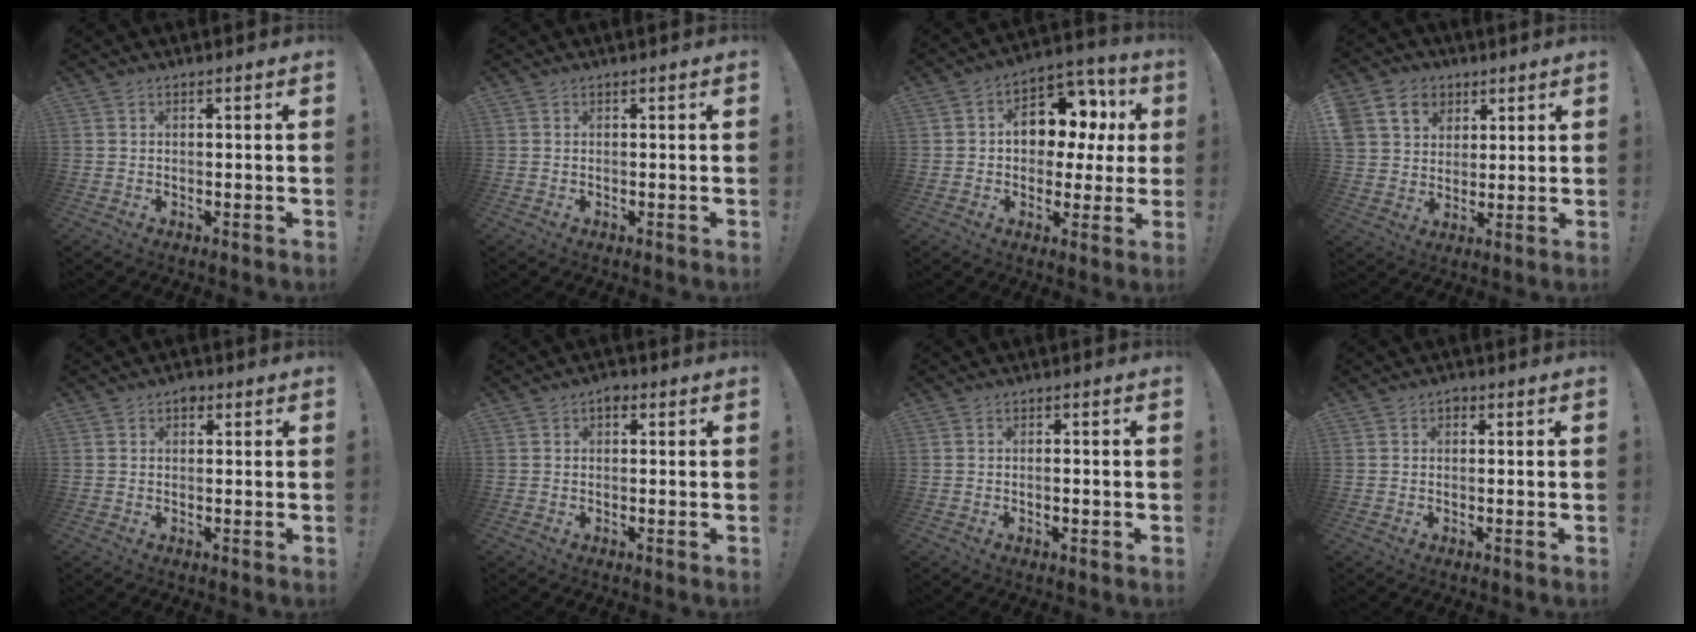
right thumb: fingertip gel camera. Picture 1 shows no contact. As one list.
[{"total": 0.0}, {"total": 13.3, "force": [3.0, 9.6, 8.8], "torque": [-0.118, -0.014, 0.056]}, {"total": 10.0, "force": [4.3, 8.5, 3.1], "torque": [-0.047, -0.024, 0.090]}, {"total": 2.2, "force": [0.9, 1.6, 1.2], "torque": [-0.003, -0.004, 0.012]}, {"total": 2.0, "force": [0.6, 1.4, 1.3], "torque": [-0.012, -0.001, 0.006]}, {"total": 1.2, "force": [-0.6, 0.3, 1.0], "torque": [-0.017, 0.002, -0.010]}, {"total": 1.2, "force": [0.1, 0.9, 0.7], "torque": [-0.007, 0.004, 0.000]}]